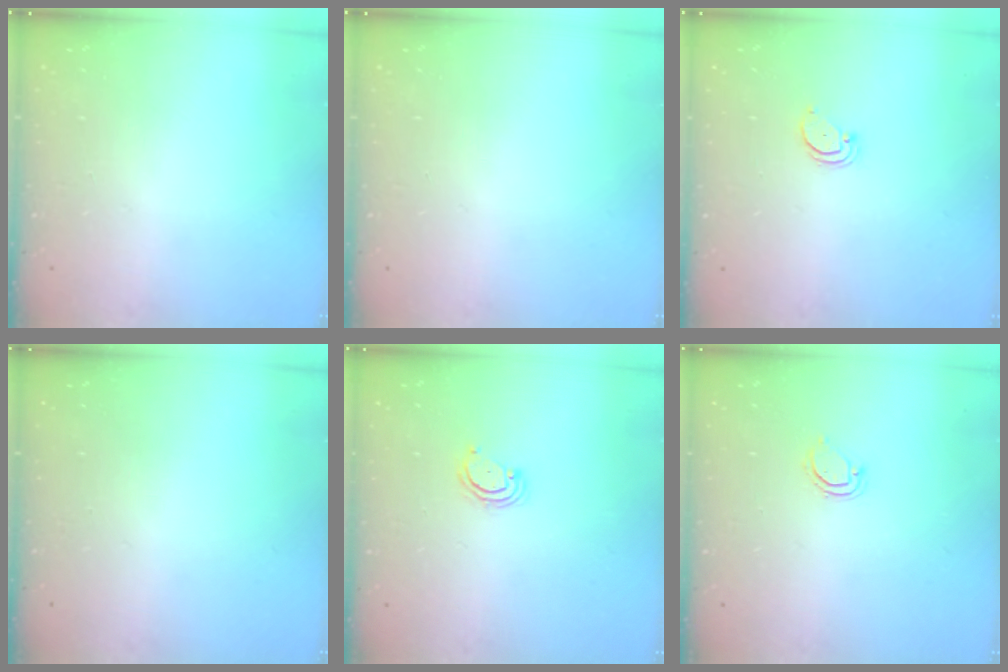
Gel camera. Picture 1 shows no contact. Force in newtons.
{"total": 0.0}
{"total": 1.5, "press": 1.5, "slide": 0.2}
{"total": 0.0}
{"total": 2.9, "press": 2.9, "slide": 0.3}
{"total": 3.9, "press": 3.9, "slide": 0.3}